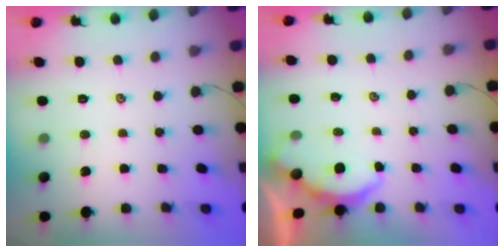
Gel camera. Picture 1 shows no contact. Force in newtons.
{"total": 2.7, "press": 2.7, "slide": 0.3}